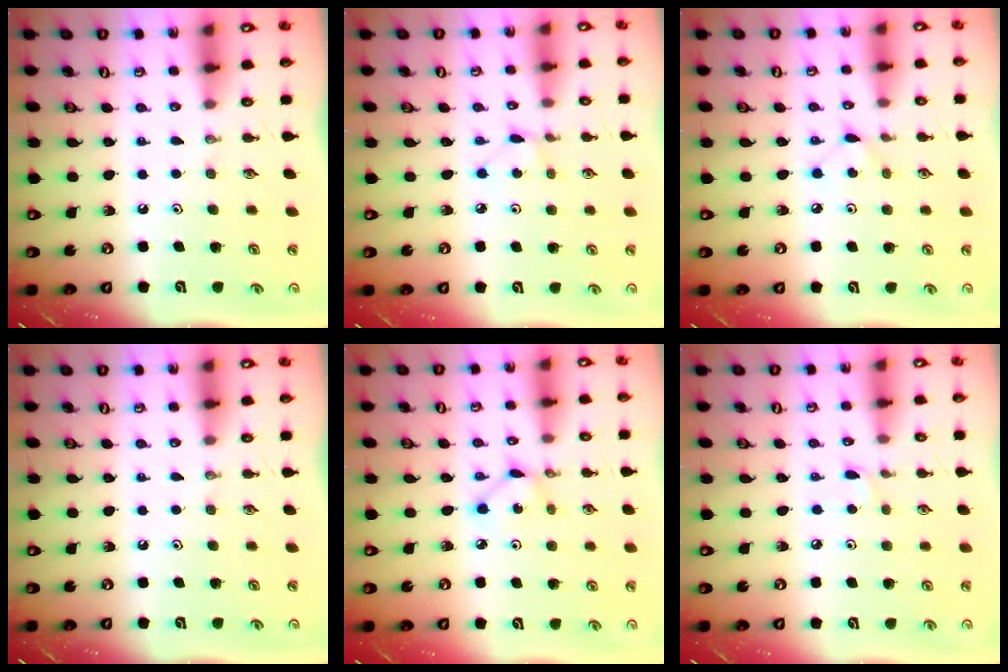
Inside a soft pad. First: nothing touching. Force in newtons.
{"total": 2.8, "press": 2.8, "slide": 0.3}
{"total": 3.9, "press": 3.9, "slide": 0.5}
{"total": 0.0}
{"total": 2.9, "press": 2.9, "slide": 0.1}
{"total": 1.8, "press": 1.7, "slide": 0.2}